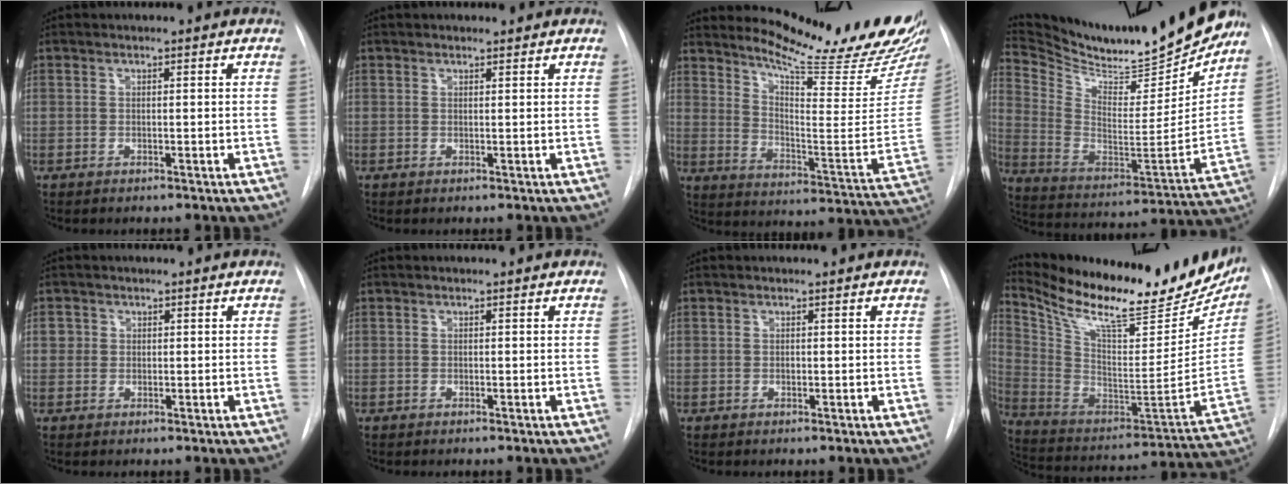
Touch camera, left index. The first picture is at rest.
{"total": 0.9, "force": [0.9, 0.3, 0.2], "torque": [-0.006, 0.008, 0.014]}
{"total": 22.2, "force": [19.8, 1.0, 9.9], "torque": [-0.150, -0.121, 0.262]}
{"total": 25.3, "force": [23.0, 4.3, 9.5], "torque": [-0.171, -0.069, 0.346]}
{"total": 1.7, "force": [0.5, 1.7, 0.2], "torque": [0.011, 0.007, 0.004]}
{"total": 0.0}
{"total": 0.0}
{"total": 27.7, "force": [22.8, 7.7, 13.9], "torque": [-0.238, -0.037, 0.335]}